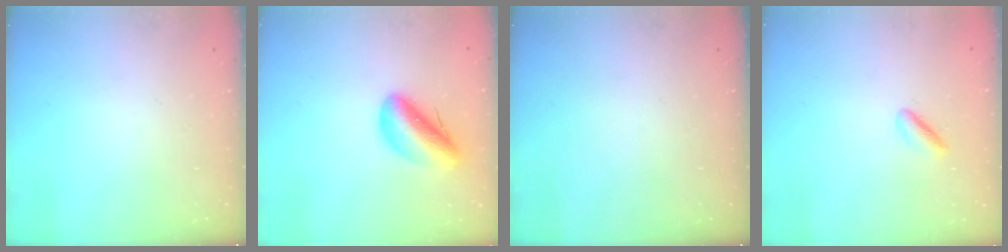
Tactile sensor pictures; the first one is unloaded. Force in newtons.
{"total": 11.5, "press": 11.0, "slide": 3.2}
{"total": 0.0}
{"total": 2.1, "press": 1.9, "slide": 0.8}